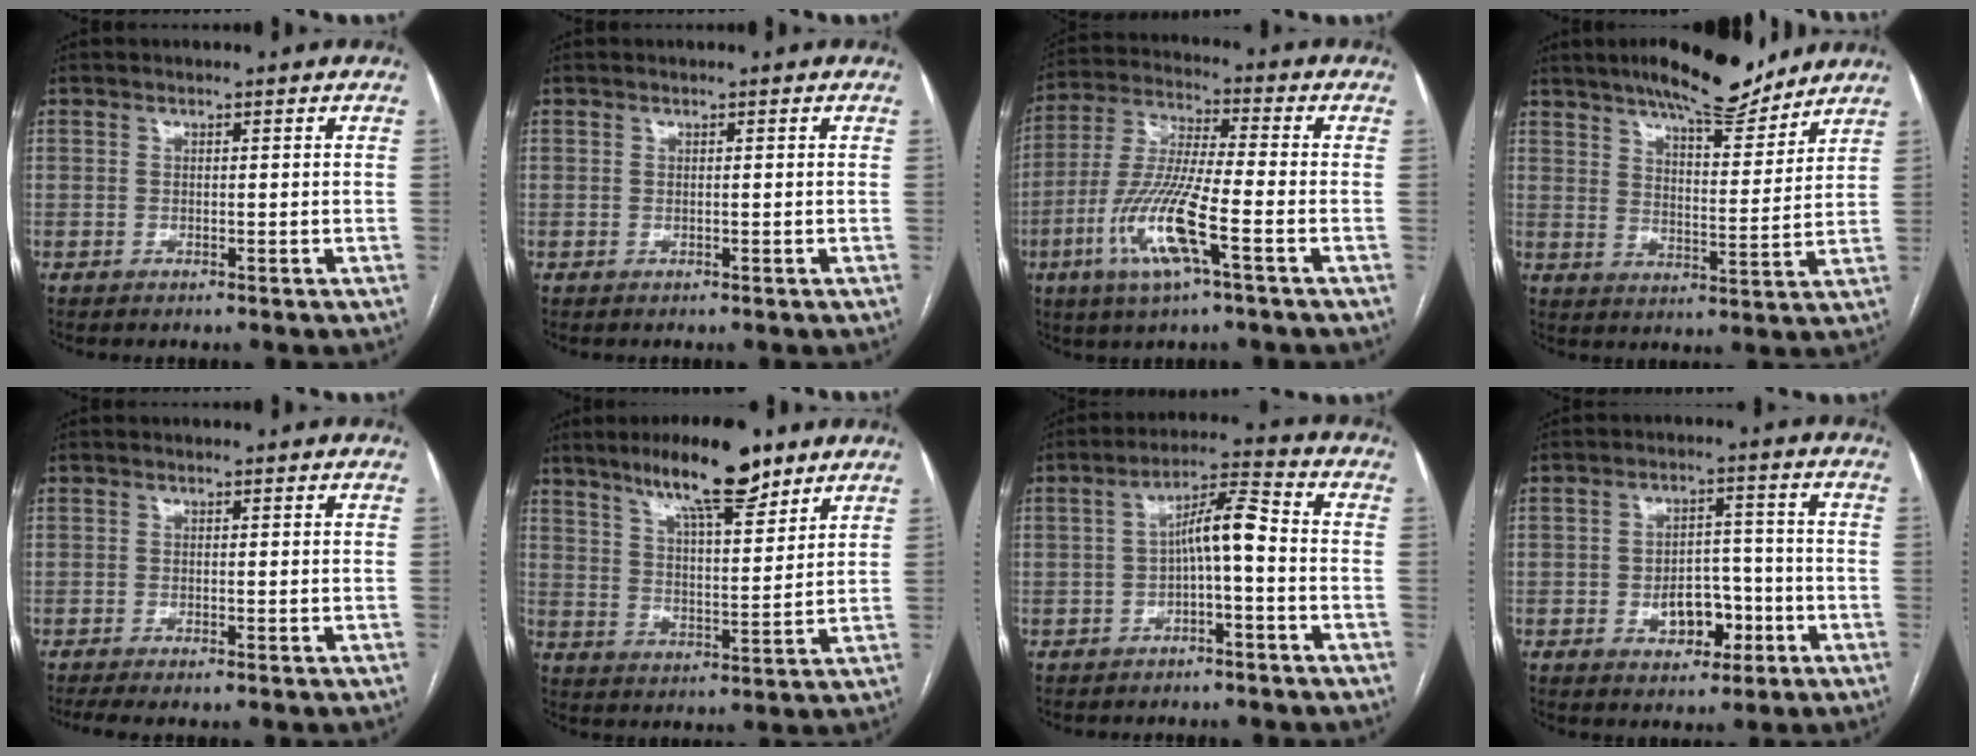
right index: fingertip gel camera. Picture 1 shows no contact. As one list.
[{"total": 0.0}, {"total": 12.8, "force": [-5.0, 1.1, 11.8], "torque": [-0.249, -0.011, -0.098]}, {"total": 13.7, "force": [11.4, 2.9, 7.1], "torque": [-0.105, -0.009, 0.170]}, {"total": 2.7, "force": [-2.0, 0.2, 1.7], "torque": [-0.029, -0.006, -0.035]}, {"total": 13.7, "force": [9.8, 2.9, 9.1], "torque": [-0.150, 0.004, 0.163]}, {"total": 6.6, "force": [-1.1, 1.1, 6.4], "torque": [-0.110, 0.029, -0.022]}, {"total": 6.6, "force": [-2.4, 4.3, 4.4], "torque": [-0.061, 0.018, -0.030]}]